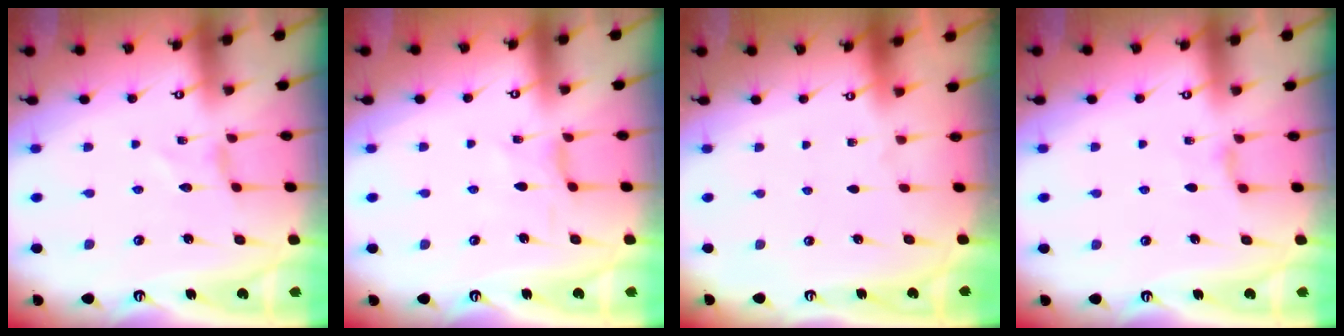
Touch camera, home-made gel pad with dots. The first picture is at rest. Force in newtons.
{"total": 2.1, "press": 2.1, "slide": 0.1}
{"total": 0.0}
{"total": 3.3, "press": 3.2, "slide": 0.5}